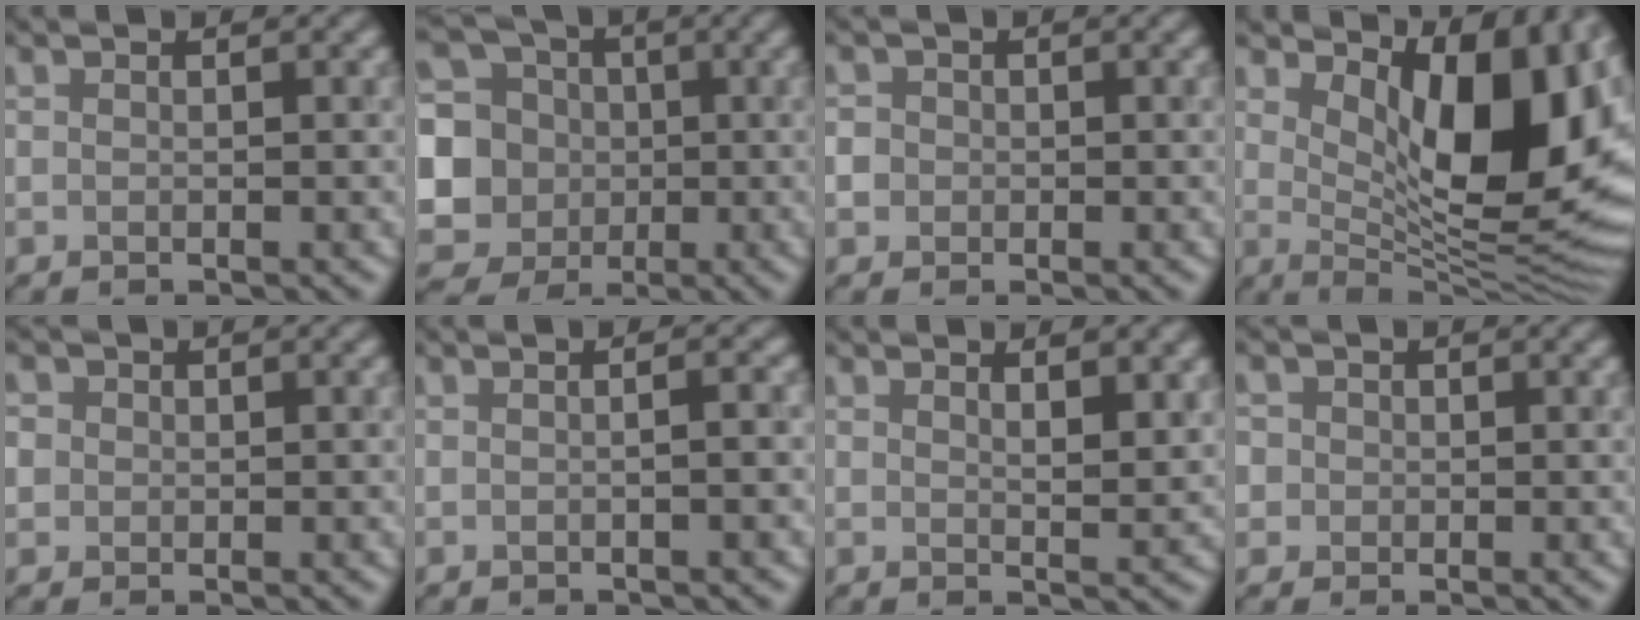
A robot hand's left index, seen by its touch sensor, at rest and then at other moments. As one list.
[{"total": 13.5, "force": [-0.6, 12.9, 4.2], "torque": [-0.145, 0.016, -0.035]}, {"total": 2.4, "force": [0.2, 2.2, 0.9], "torque": [-0.001, 0.014, -0.013]}, {"total": 12.4, "force": [3.4, 5.3, 10.7], "torque": [-0.138, -0.008, 0.059]}, {"total": 3.2, "force": [0.9, 2.8, 1.4], "torque": [-0.021, 0.025, -0.003]}, {"total": 3.0, "force": [0.2, 1.4, 2.6], "torque": [0.000, 0.009, -0.025]}, {"total": 2.4, "force": [1.5, 0.6, 1.8], "torque": [-0.022, -0.004, 0.026]}, {"total": 3.8, "force": [1.1, 3.3, 1.4], "torque": [-0.014, 0.026, -0.009]}]